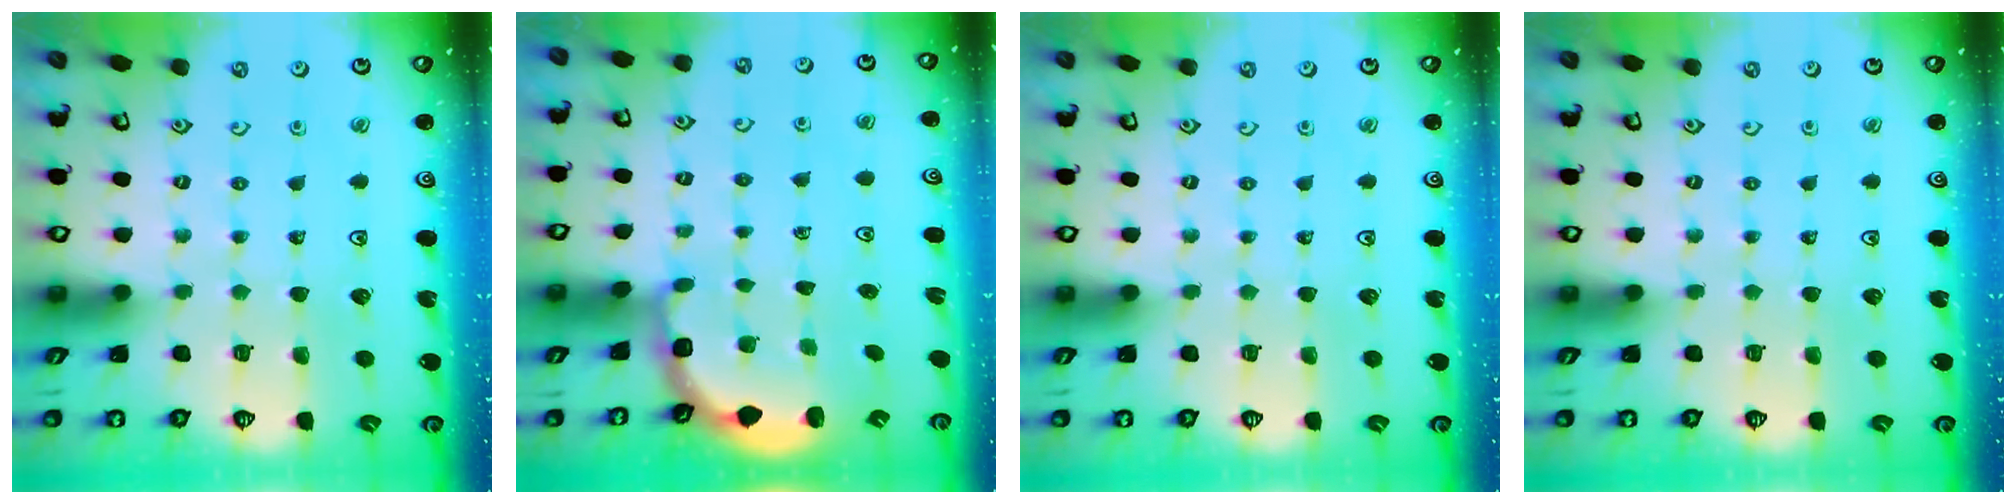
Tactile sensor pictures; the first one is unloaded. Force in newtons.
{"total": 2.7, "press": 2.3, "slide": 1.4}
{"total": 0.0}
{"total": 0.0}